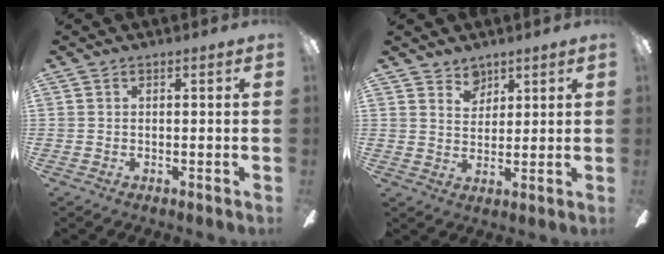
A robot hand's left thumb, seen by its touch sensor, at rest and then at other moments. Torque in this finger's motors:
{"motor_torque": [0.28, -0.22, -0.09, 0.00, -0.02]}